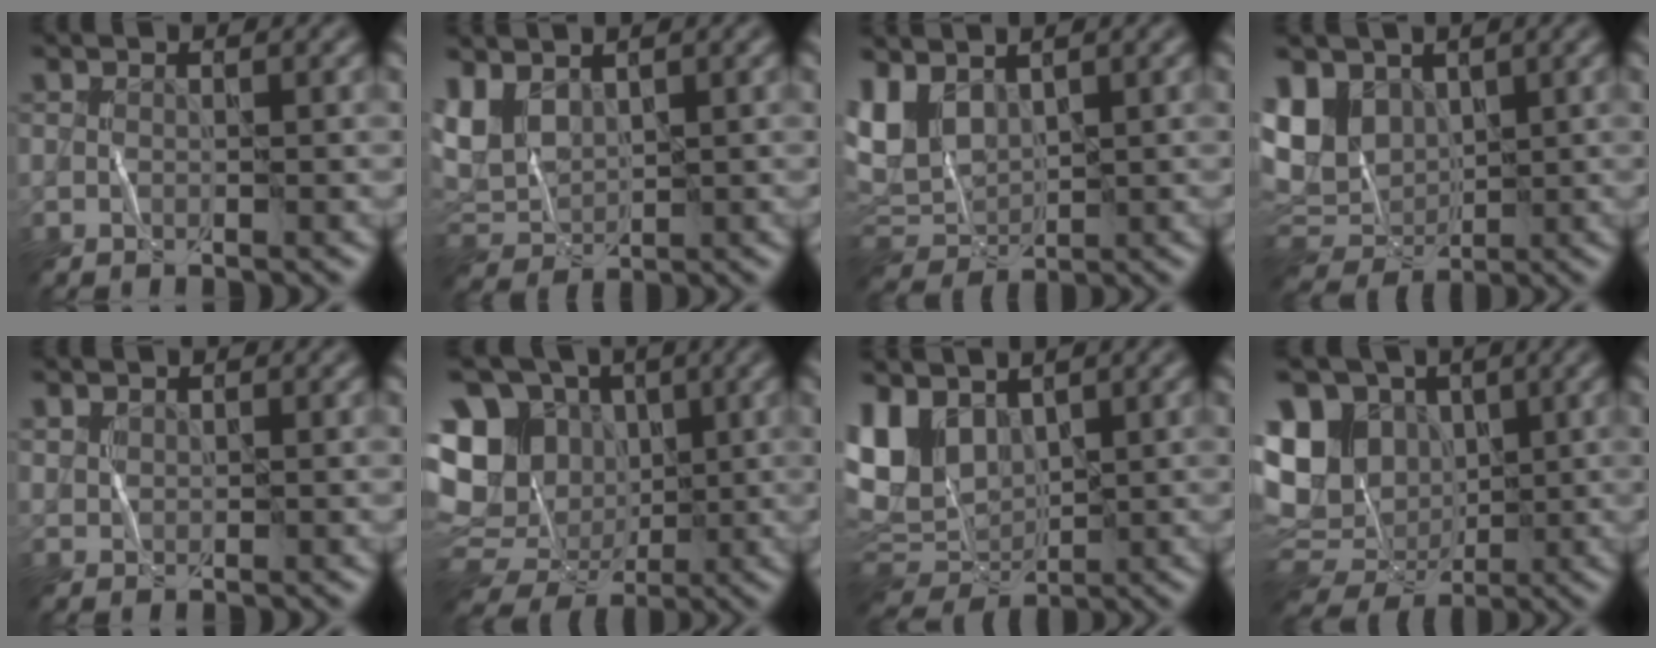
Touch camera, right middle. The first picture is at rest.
{"total": 3.9, "force": [1.9, 2.4, 2.4], "torque": [-0.057, 0.001, 0.040]}
{"total": 4.9, "force": [2.1, 3.1, 3.1], "torque": [-0.074, -0.002, 0.044]}
{"total": 8.6, "force": [2.2, 6.3, 5.4], "torque": [-0.114, 0.002, 0.048]}
{"total": 1.2, "force": [0.8, 0.7, 0.5], "torque": [-0.012, -0.001, 0.020]}
{"total": 15.5, "force": [0.7, 13.5, 7.7], "torque": [-0.177, 0.007, 0.008]}
{"total": 8.4, "force": [2.6, 5.8, 5.4], "torque": [-0.120, -0.009, 0.052]}
{"total": 13.3, "force": [1.3, 10.6, 7.8], "torque": [-0.167, -0.001, 0.023]}